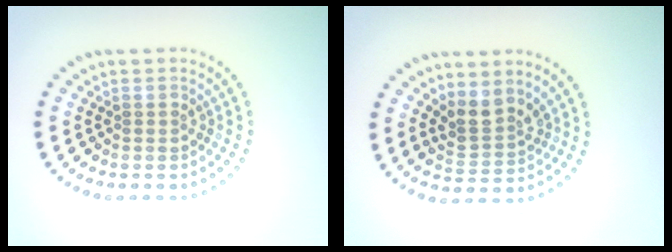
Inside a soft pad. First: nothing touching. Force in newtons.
{"total": 2.8, "press": 2.1, "slide": 1.9}